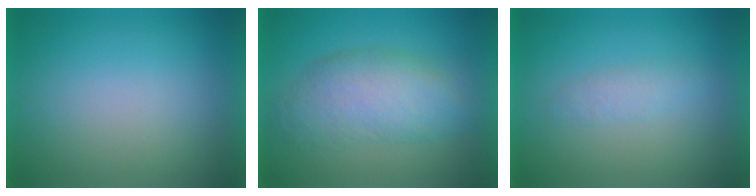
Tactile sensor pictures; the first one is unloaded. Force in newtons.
{"total": 7.1}
{"total": 1.9}